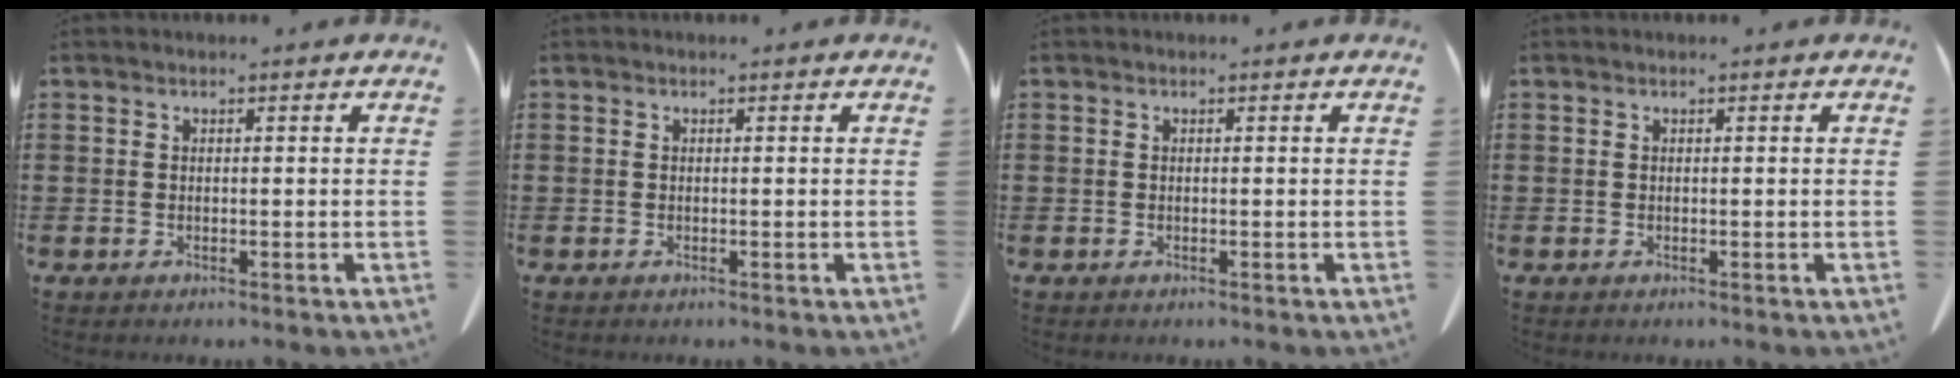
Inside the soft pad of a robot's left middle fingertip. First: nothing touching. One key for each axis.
{"total": 0.0}
{"total": 0.0}
{"total": 0.0}